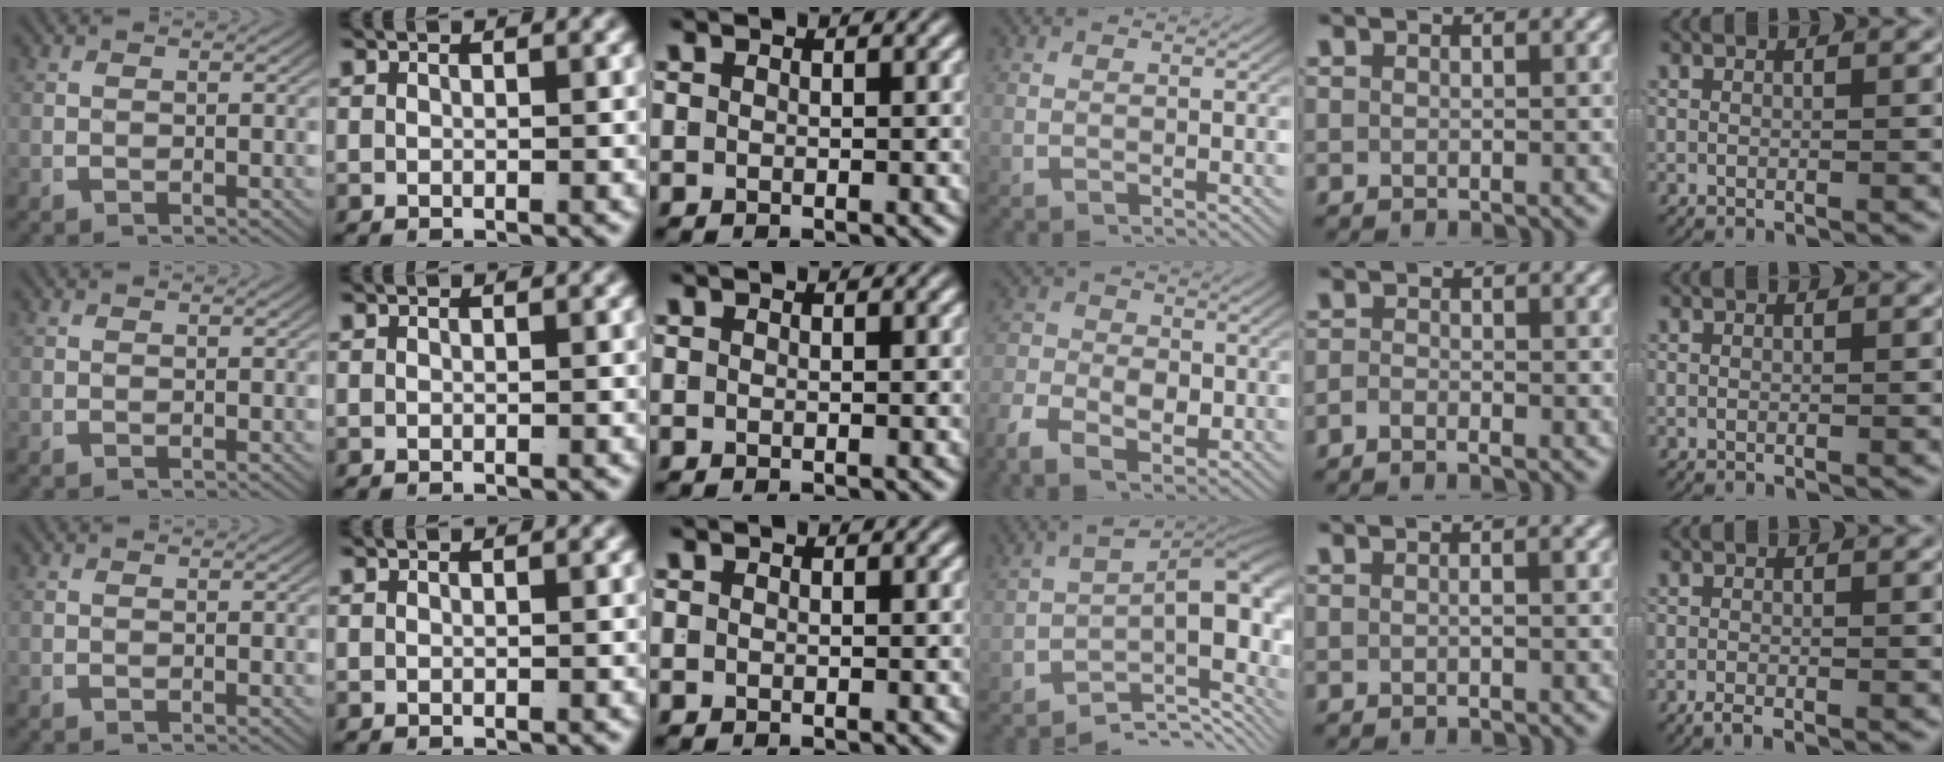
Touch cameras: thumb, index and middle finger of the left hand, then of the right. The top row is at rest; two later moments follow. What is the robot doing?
{"motion": "lift_and_place", "object": "jacket"}